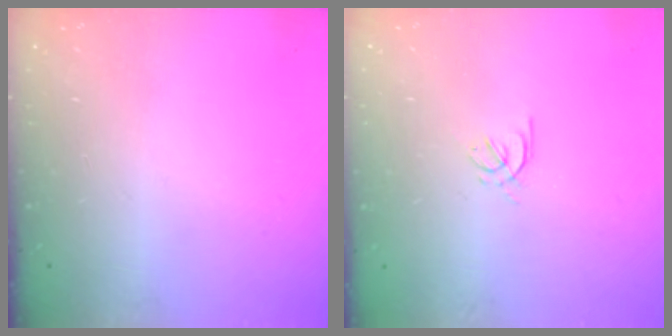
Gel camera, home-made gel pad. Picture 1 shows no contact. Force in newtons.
{"total": 2.2, "press": 2.1, "slide": 0.7}